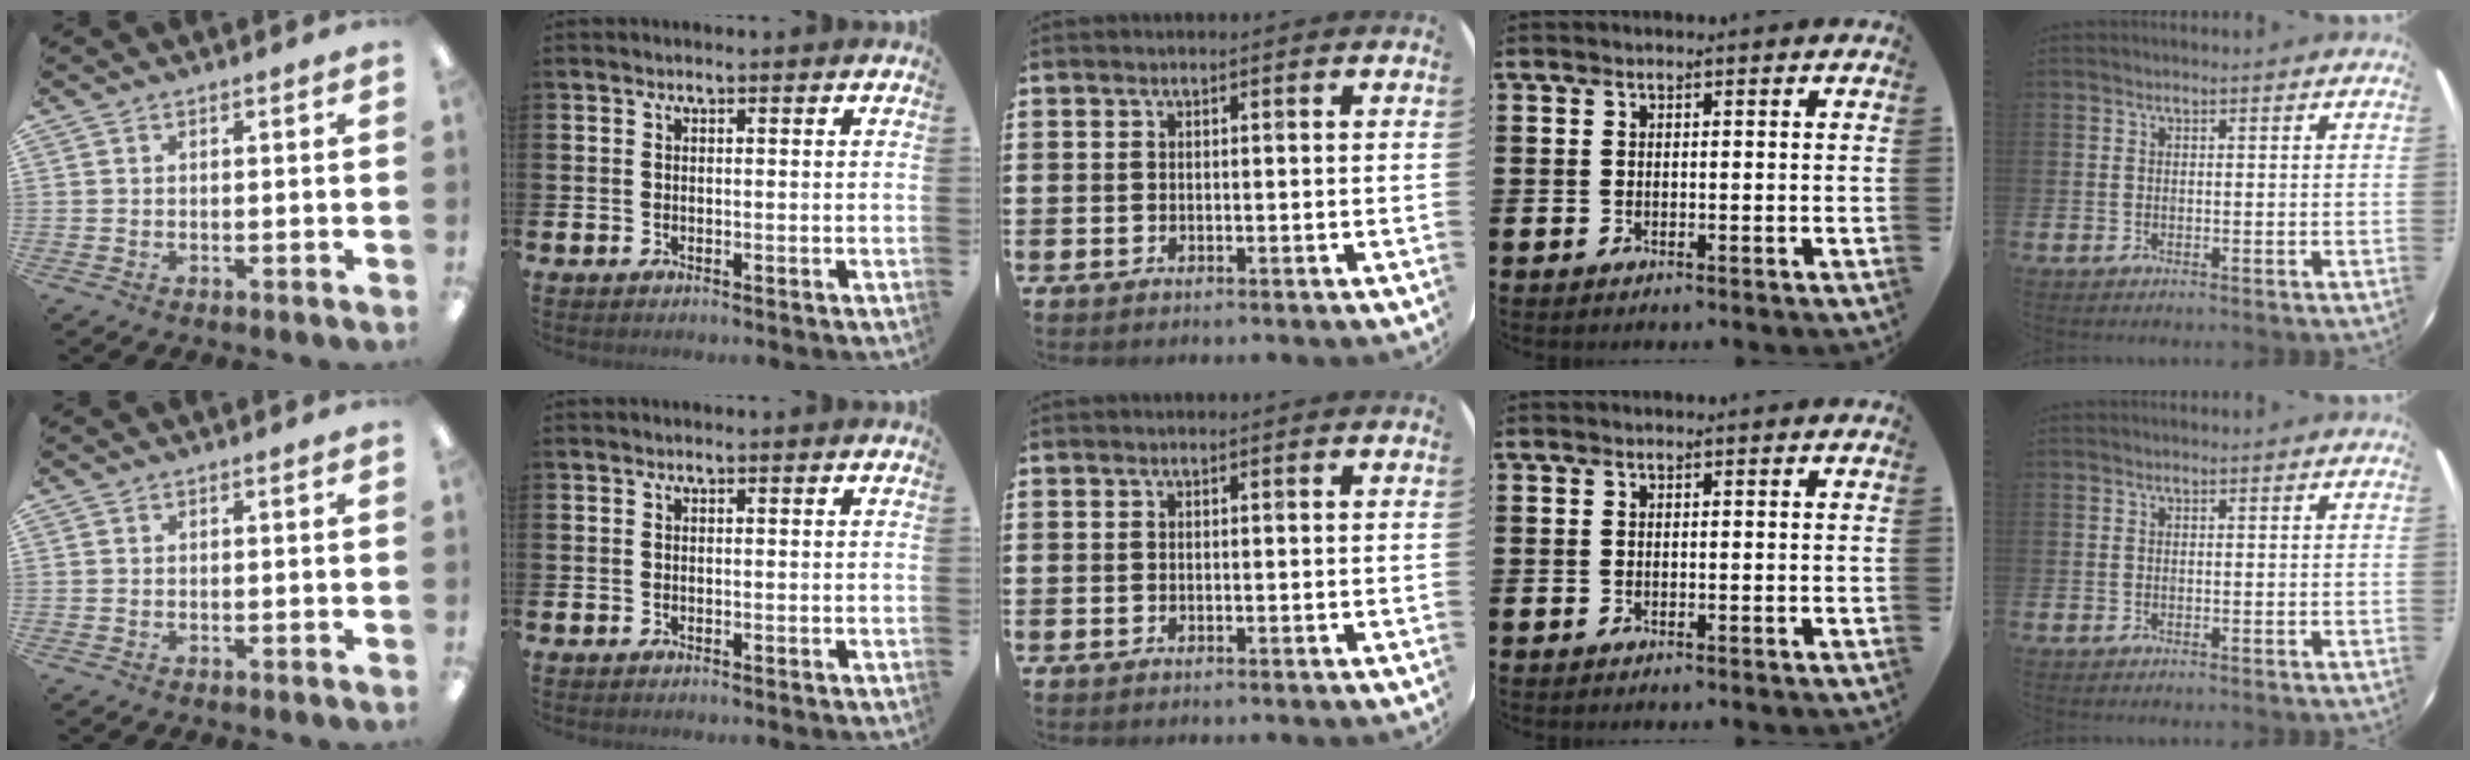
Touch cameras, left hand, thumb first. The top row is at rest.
{}